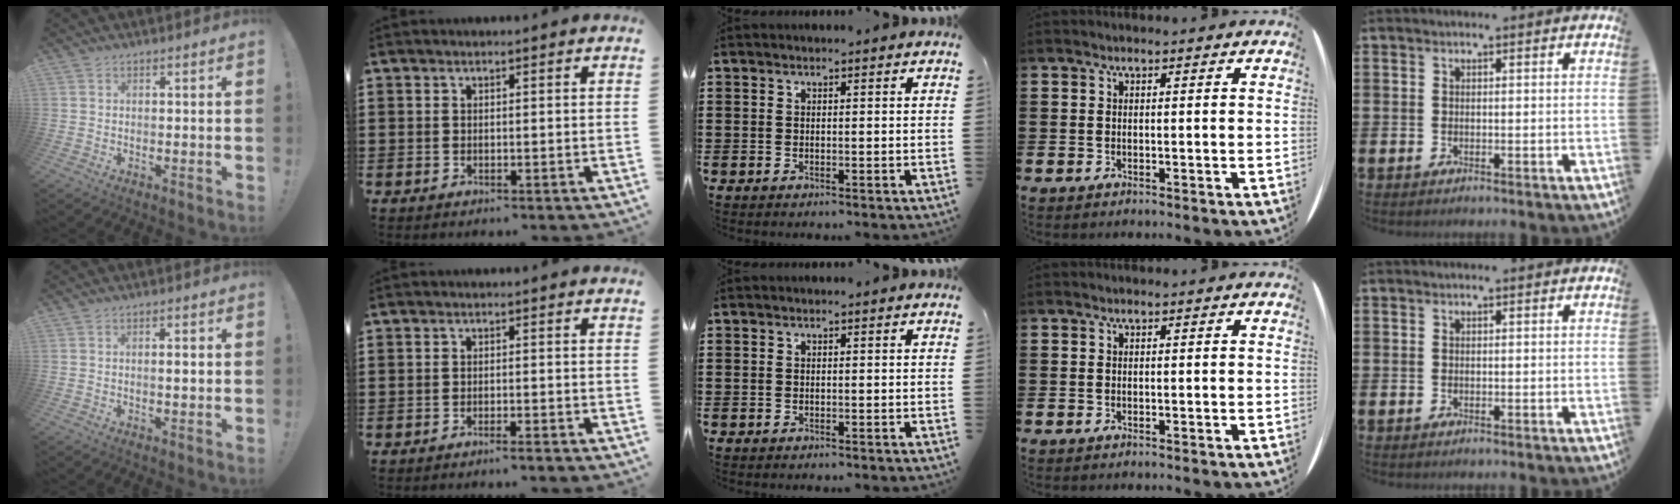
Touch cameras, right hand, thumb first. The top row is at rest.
{"thumb": {"total": 1.8, "force": [-0.1, 0.2, 1.8], "torque": [-0.019, -0.003, -0.007]}, "index": {"total": 1.4, "force": [-1.4, 0.0, 0.5], "torque": [-0.010, 0.000, -0.025]}}